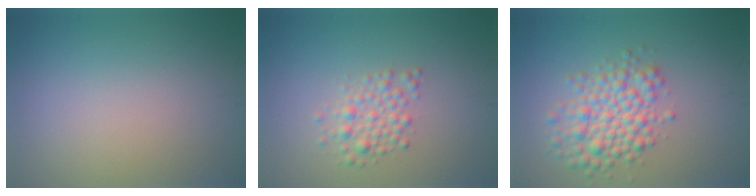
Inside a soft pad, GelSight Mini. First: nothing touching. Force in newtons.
{"total": 2.3, "press": 2.3, "slide": 0.0}
{"total": 4.9, "press": 4.9, "slide": 0.1}